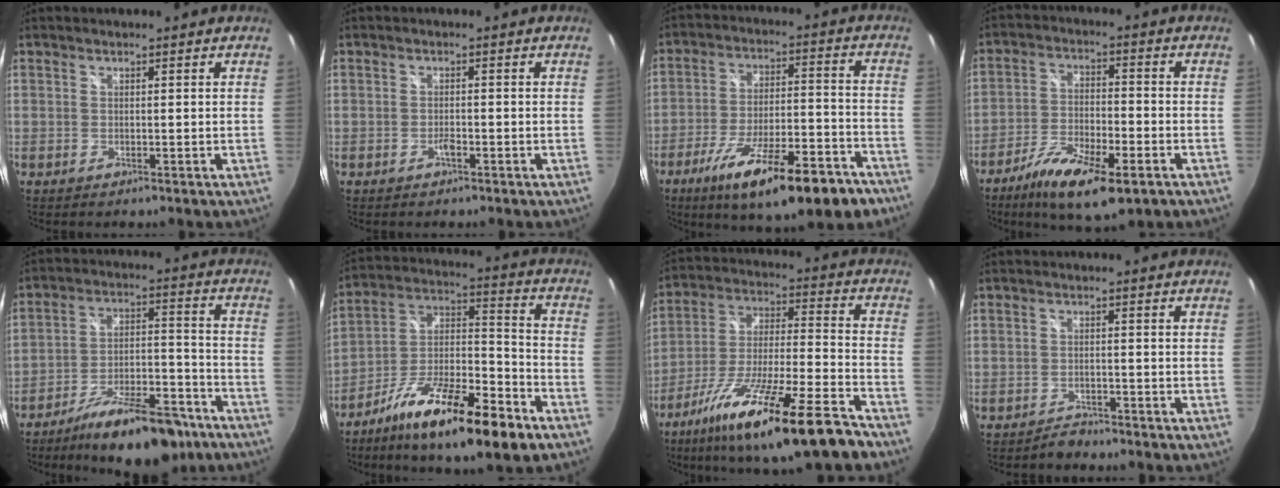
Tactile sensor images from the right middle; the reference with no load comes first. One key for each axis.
{"total": 1.2, "fx": -0.9, "fy": 0.5, "fz": 0.8, "tx": -0.016, "ty": 0.000, "tz": -0.017}
{"total": 21.0, "fx": -13.7, "fy": 5.1, "fz": 15.0, "tx": -0.249, "ty": -0.040, "tz": -0.204}
{"total": 13.4, "fx": -8.3, "fy": 4.0, "fz": 9.8, "tx": -0.195, "ty": -0.032, "tz": -0.150}
{"total": 19.1, "fx": -14.0, "fy": 6.6, "fz": 11.3, "tx": -0.177, "ty": -0.001, "tz": -0.204}
{"total": 21.2, "fx": -12.8, "fy": 5.6, "fz": 16.0, "tx": -0.274, "ty": -0.015, "tz": -0.217}
{"total": 23.3, "fx": -15.9, "fy": 3.5, "fz": 16.7, "tx": -0.294, "ty": -0.041, "tz": -0.263}
{"total": 2.2, "fx": -2.1, "fy": 0.7, "fz": 0.3, "tx": -0.010, "ty": 0.000, "tz": -0.037}